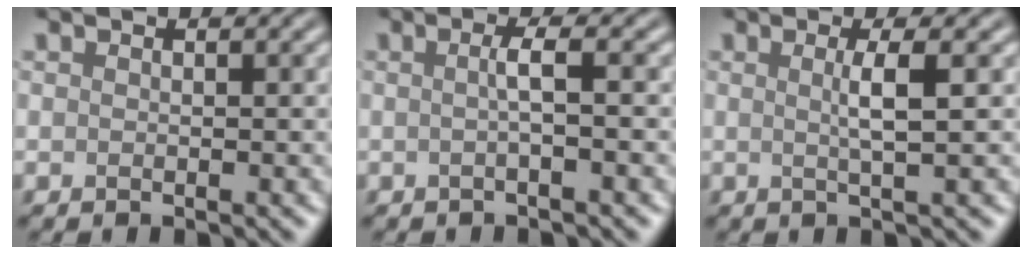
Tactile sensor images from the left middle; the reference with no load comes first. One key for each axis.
{"total": 1.9, "fx": 0.0, "fy": 0.3, "fz": 1.9, "tx": -0.034, "ty": 0.002, "tz": -0.005}
{"total": 2.5, "fx": 0.3, "fy": 0.5, "fz": 2.4, "tx": -0.041, "ty": 0.003, "tz": -0.001}